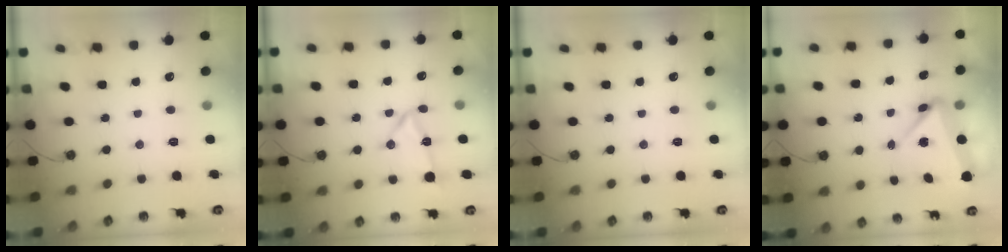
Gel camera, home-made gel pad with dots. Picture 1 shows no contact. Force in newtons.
{"total": 11.1, "press": 11.1, "slide": 0.6}
{"total": 0.0}
{"total": 6.7, "press": 5.1, "slide": 4.3}